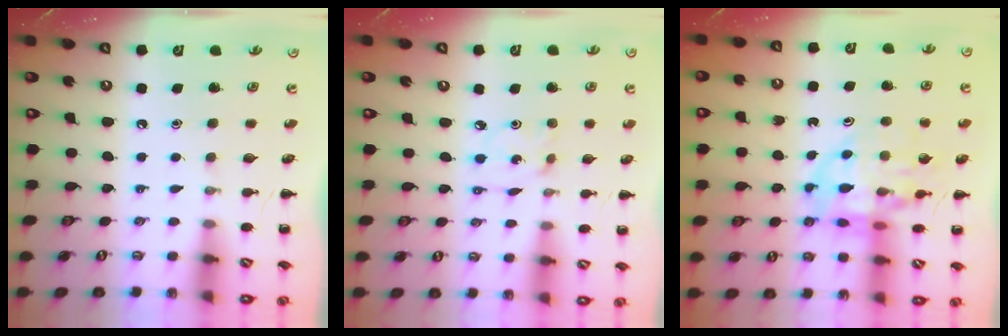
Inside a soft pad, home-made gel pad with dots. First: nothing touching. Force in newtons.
{"total": 2.5, "press": 2.5, "slide": 0.5}
{"total": 12.5, "press": 12.4, "slide": 2.1}